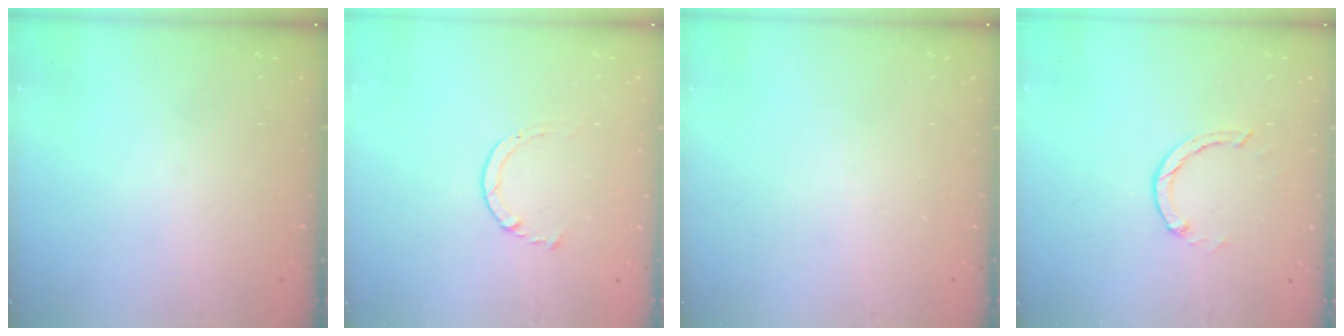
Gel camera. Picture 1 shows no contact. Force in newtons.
{"total": 2.0, "press": 1.9, "slide": 0.3}
{"total": 0.0}
{"total": 1.3, "press": 1.2, "slide": 0.3}